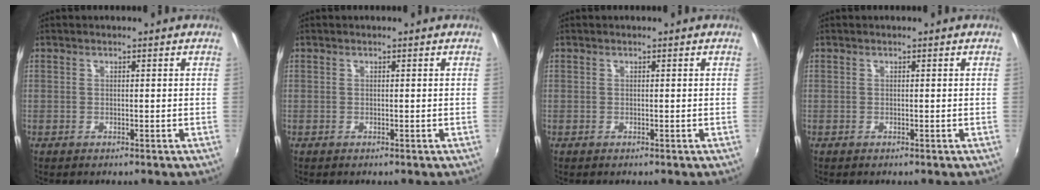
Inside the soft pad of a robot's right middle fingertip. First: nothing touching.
{"total": 0.0}
{"total": 0.0}
{"total": 0.0}